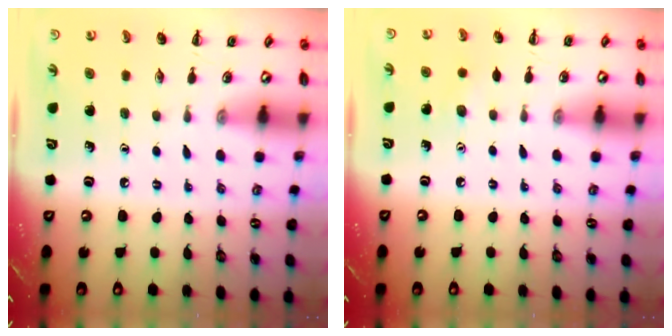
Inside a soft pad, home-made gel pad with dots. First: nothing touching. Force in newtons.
{"total": 2.8, "press": 2.8, "slide": 0.7}